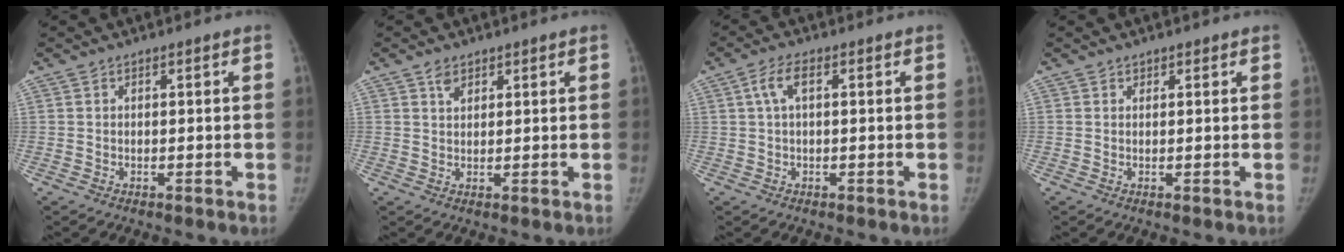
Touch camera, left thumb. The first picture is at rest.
{"total": 2.2, "force": [1.5, 1.3, 1.0], "torque": [-0.009, -0.006, 0.027]}
{"total": 3.6, "force": [0.8, 1.4, 3.1], "torque": [-0.066, 0.007, 0.012]}
{"total": 0.7, "force": [0.7, 0.2, 0.0], "torque": [-0.001, -0.005, 0.013]}